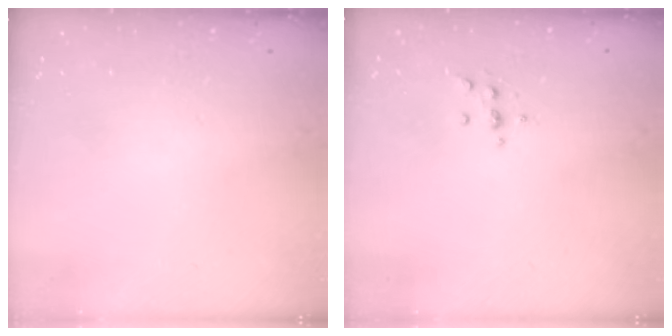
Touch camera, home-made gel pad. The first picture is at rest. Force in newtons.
{"total": 3.5, "press": 3.3, "slide": 1.0}